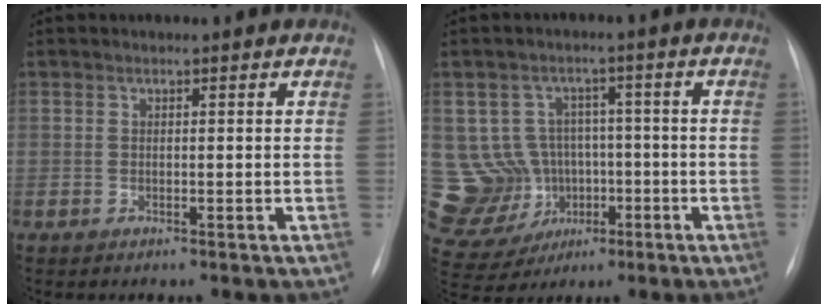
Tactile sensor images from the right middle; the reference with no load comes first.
{"total": 12.6, "force": [-1.5, 12.1, 3.2], "torque": [-0.089, 0.043, 0.000]}